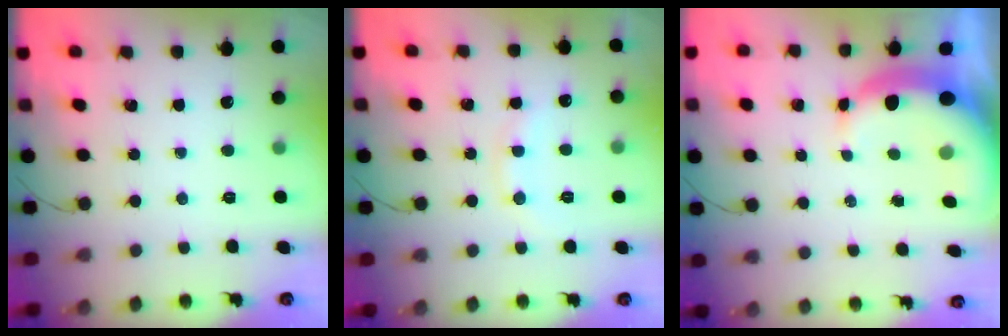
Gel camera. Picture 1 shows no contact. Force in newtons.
{"total": 9.3, "press": 9.2, "slide": 1.2}
{"total": 9.2, "press": 9.0, "slide": 1.7}